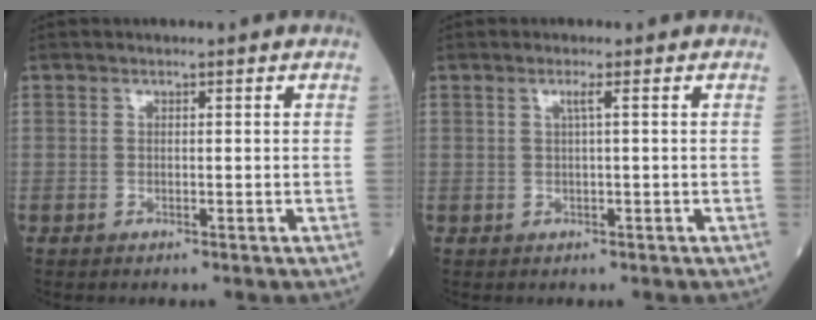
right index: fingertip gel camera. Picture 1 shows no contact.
{"total": 1.1, "force": [0.3, -0.3, 1.0], "torque": [-0.023, 0.000, 0.006]}